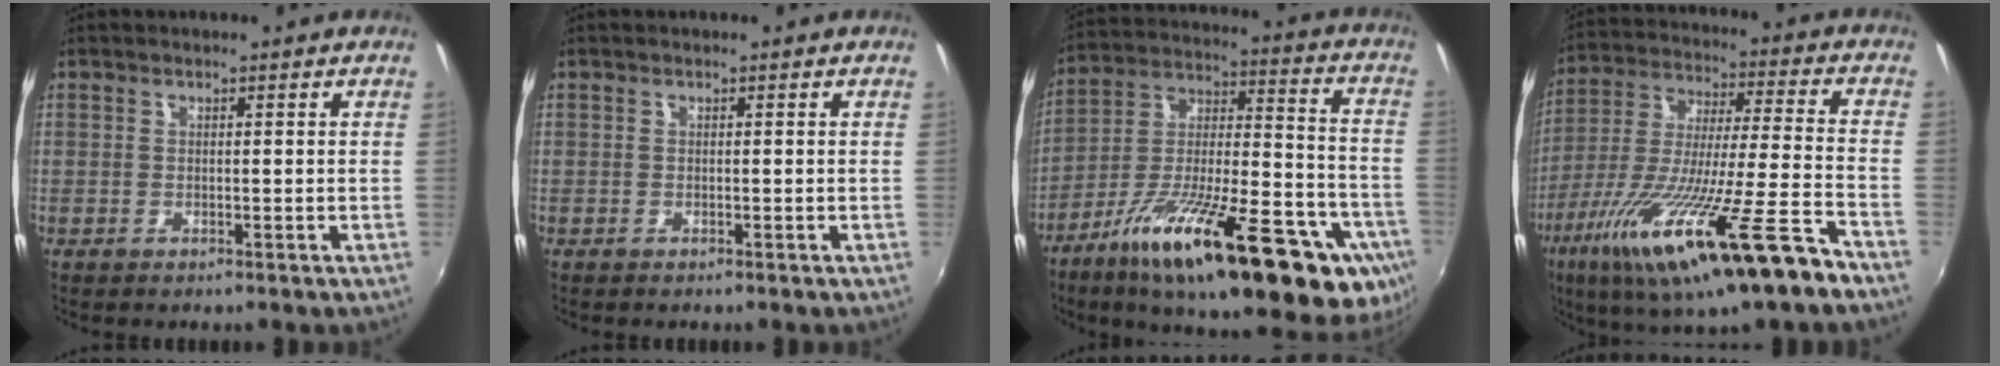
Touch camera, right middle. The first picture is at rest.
{"total": 0.0}
{"total": 32.7, "force": [-17.6, 8.9, 26.2], "torque": [-0.380, -0.024, -0.267]}
{"total": 24.1, "force": [-14.2, 1.2, 19.4], "torque": [-0.346, -0.075, -0.239]}